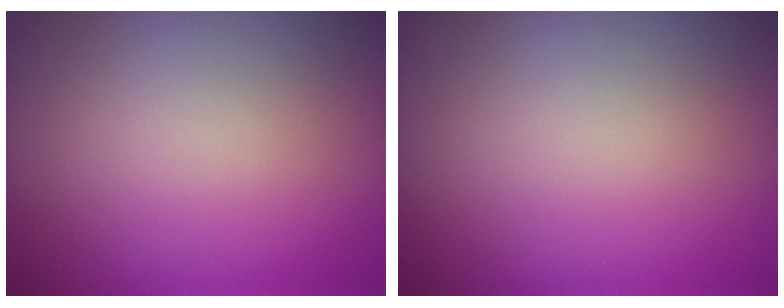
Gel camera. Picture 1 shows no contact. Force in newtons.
{"total": 0.0}